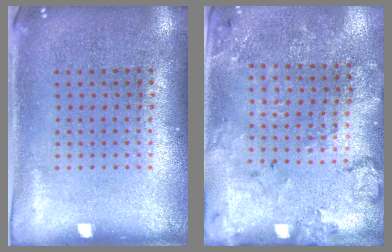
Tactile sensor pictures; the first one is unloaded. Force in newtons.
{"total": 1.7, "press": 1.6, "slide": 0.5}